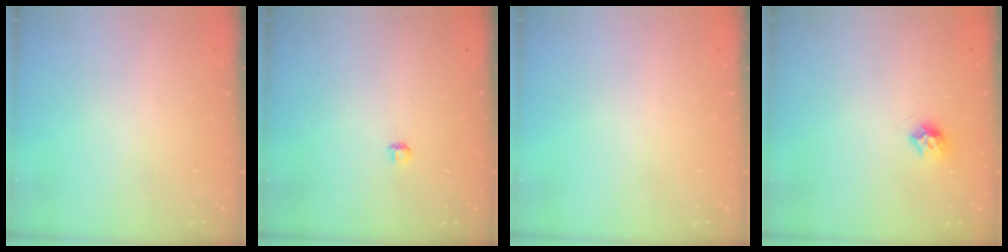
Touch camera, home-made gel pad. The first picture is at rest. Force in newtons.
{"total": 2.8, "press": 2.8, "slide": 0.3}
{"total": 0.0}
{"total": 7.4, "press": 7.4, "slide": 0.2}